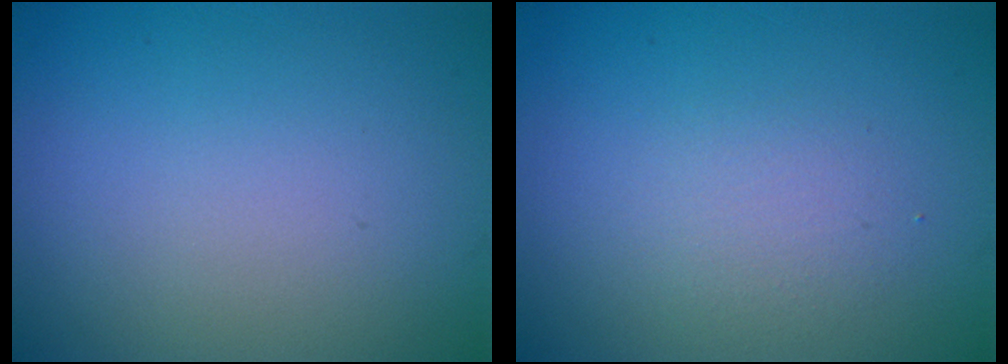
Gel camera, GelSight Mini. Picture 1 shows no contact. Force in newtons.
{"total": 1.6, "press": 1.6, "slide": 0.1}